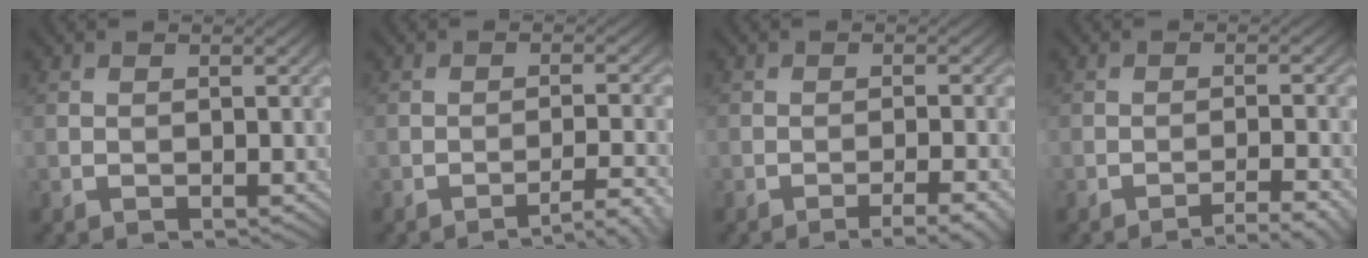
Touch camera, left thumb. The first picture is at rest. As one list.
[{"total": 2.9, "force": [-2.3, -0.4, 1.6], "torque": [-0.025, 0.007, -0.033]}, {"total": 3.3, "force": [-2.3, -0.1, 2.4], "torque": [-0.040, 0.006, -0.034]}, {"total": 3.0, "force": [-2.5, -0.5, 1.7], "torque": [-0.027, 0.008, -0.037]}]